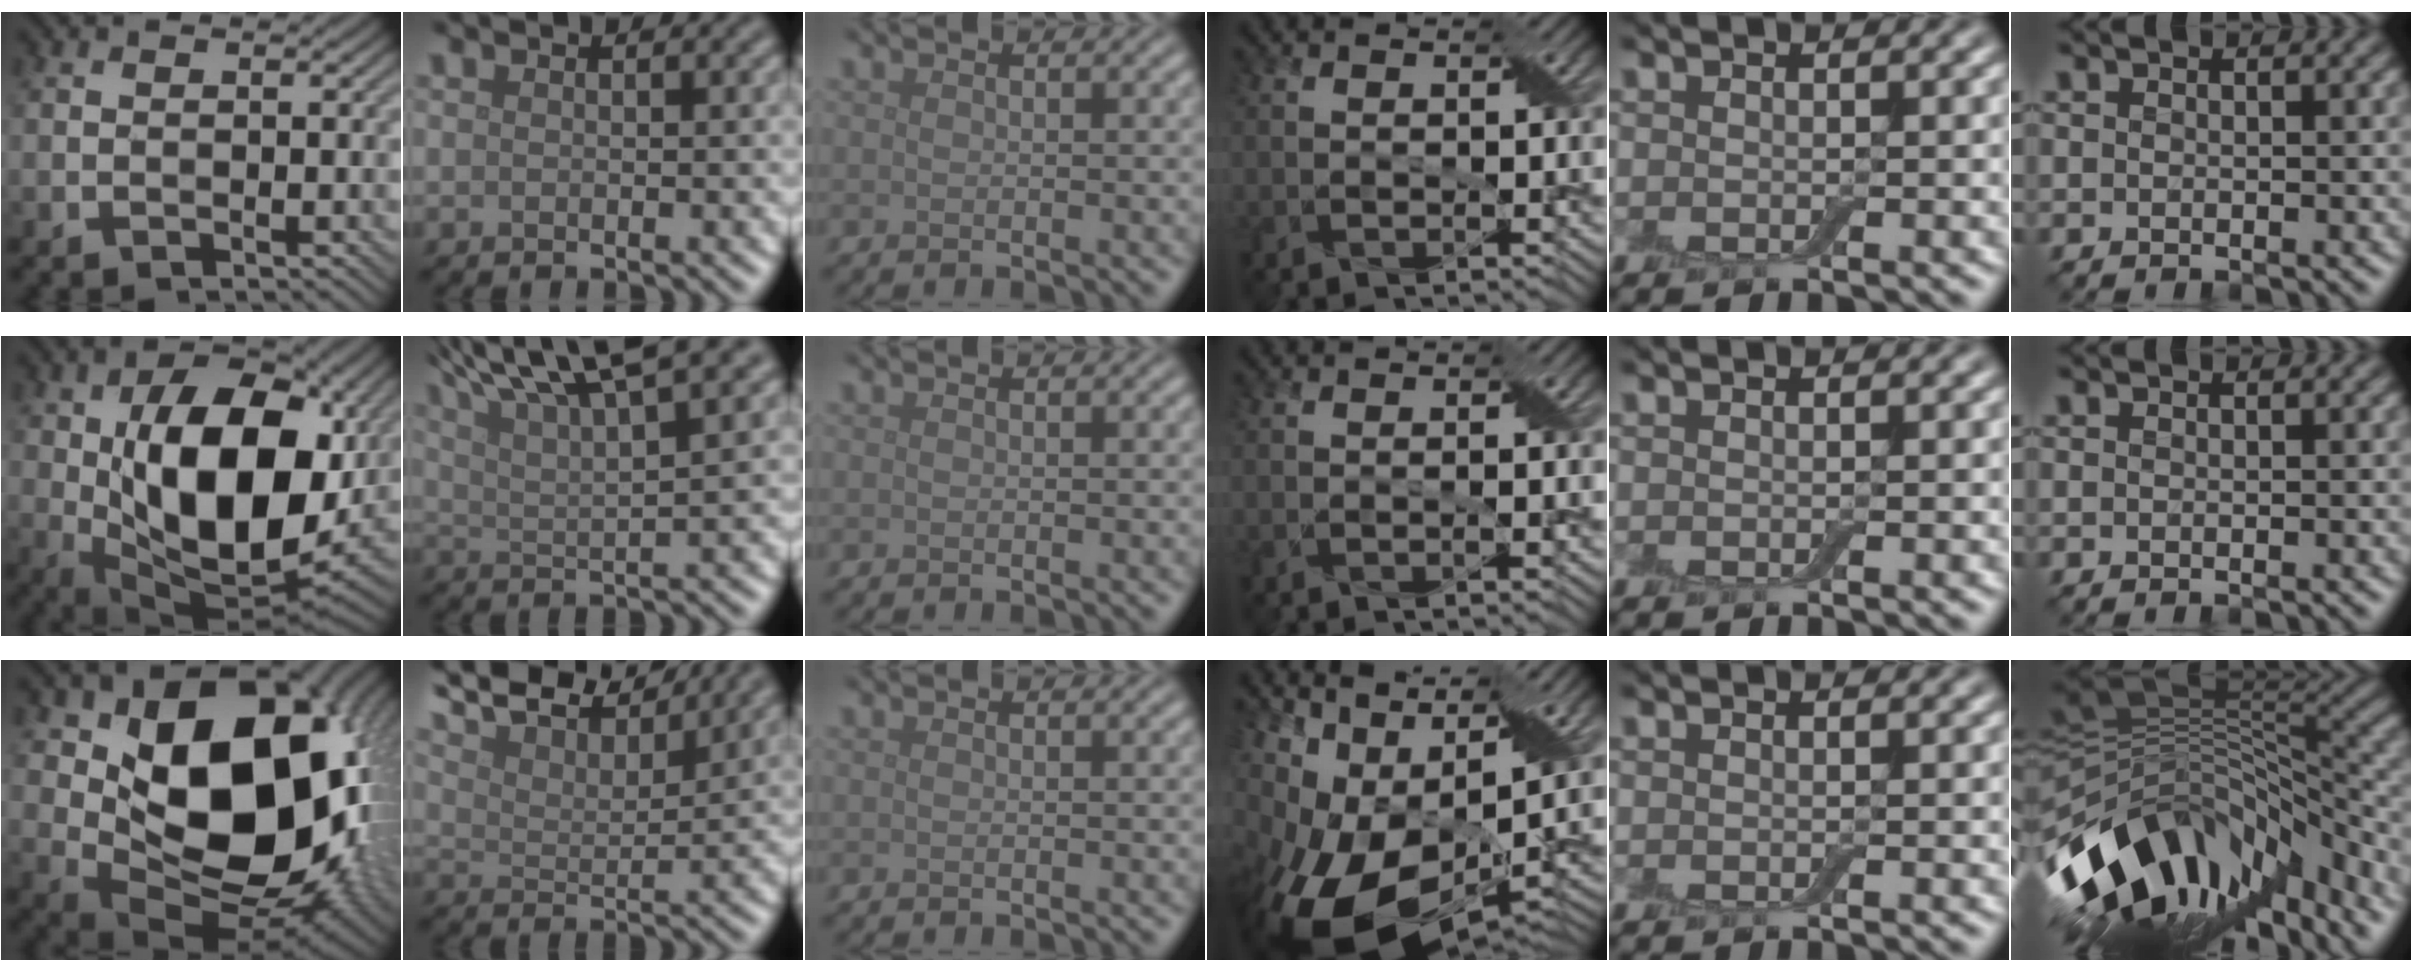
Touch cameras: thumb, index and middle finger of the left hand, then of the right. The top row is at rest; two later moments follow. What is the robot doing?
{"motion": "extract", "object": "airpods case & airpods"}